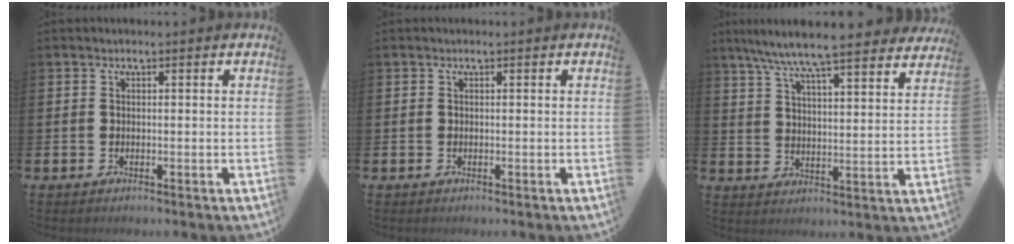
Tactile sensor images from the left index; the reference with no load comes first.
{"total": 0.0}
{"total": 8.4, "force": [7.8, 0.5, 2.9], "torque": [-0.077, -0.050, 0.137]}